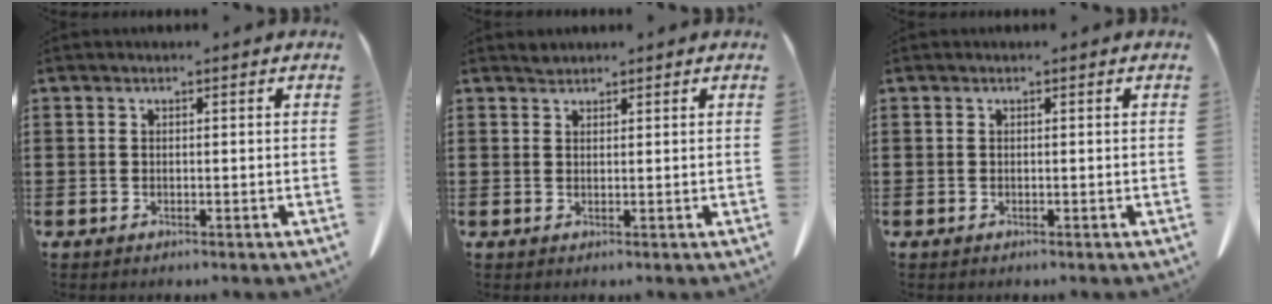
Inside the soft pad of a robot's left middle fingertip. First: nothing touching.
{"total": 1.0, "force": [1.0, 0.3, 0.0], "torque": [-0.003, 0.000, 0.019]}
{"total": 0.0}